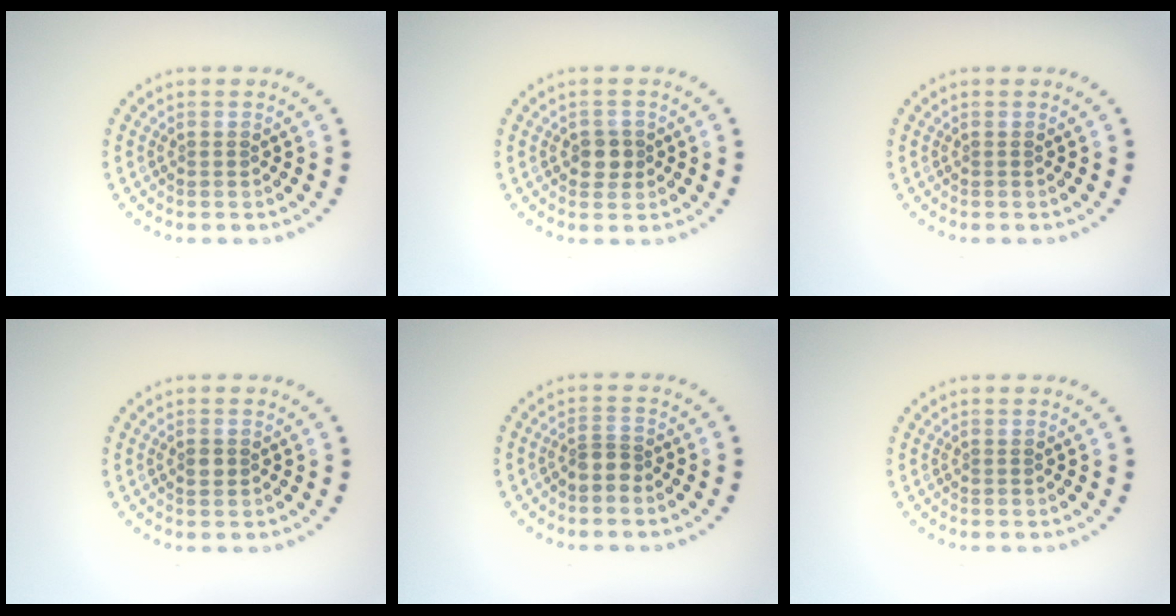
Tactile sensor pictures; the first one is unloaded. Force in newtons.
{"total": 1.9, "press": 1.8, "slide": 0.7}
{"total": 0.0}
{"total": 1.2, "press": 1.2, "slide": 0.0}
{"total": 1.9, "press": 1.5, "slide": 1.2}
{"total": 0.0}